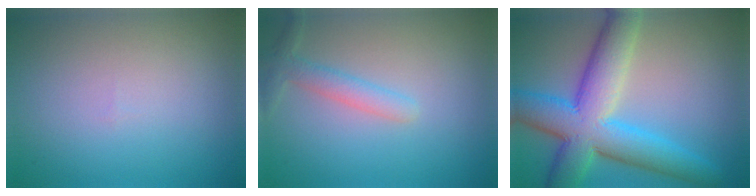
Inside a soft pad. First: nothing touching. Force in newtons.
{"total": 2.1, "press": 2.1, "slide": 0.1}
{"total": 10.3, "press": 10.3, "slide": 0.2}